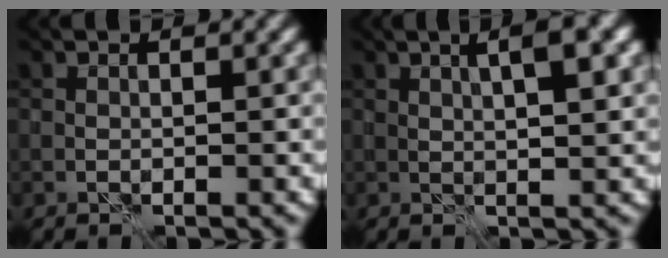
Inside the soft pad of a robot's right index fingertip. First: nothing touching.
{"total": 3.9, "force": [1.4, 0.8, 3.5], "torque": [-0.046, 0.005, 0.020]}